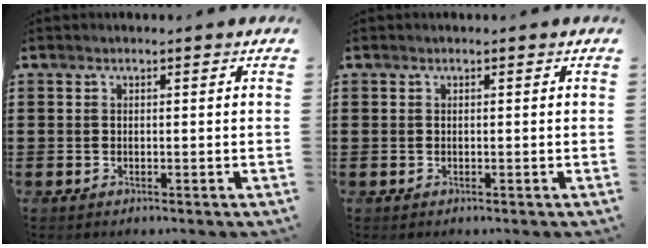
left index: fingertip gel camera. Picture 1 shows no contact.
{"total": 0.0}